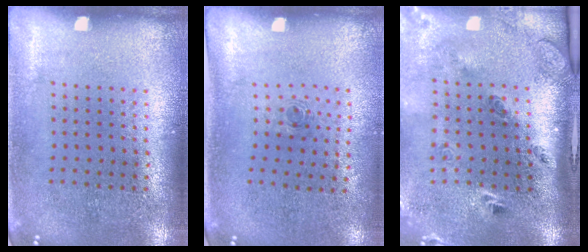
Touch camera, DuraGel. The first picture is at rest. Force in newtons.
{"total": 0.5, "press": 0.3, "slide": 0.5}
{"total": 3.0, "press": 1.9, "slide": 2.2}